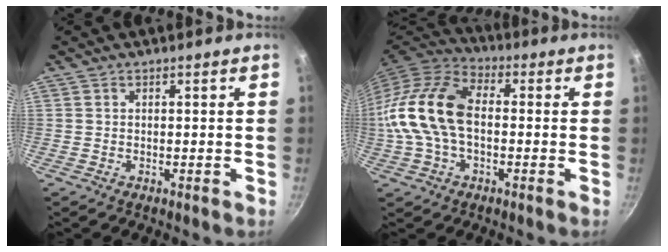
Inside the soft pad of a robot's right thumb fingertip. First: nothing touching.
{"total": 17.7, "force": [-0.7, 11.2, 13.7], "torque": [-0.265, 0.040, -0.028]}